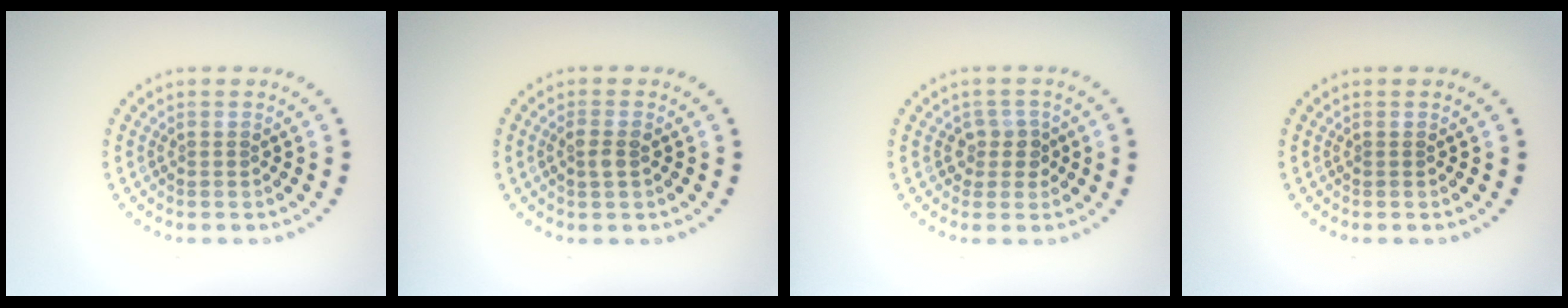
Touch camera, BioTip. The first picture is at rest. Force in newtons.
{"total": 1.6, "press": 1.6, "slide": 0.4}
{"total": 2.0, "press": 1.6, "slide": 1.2}
{"total": 0.0}